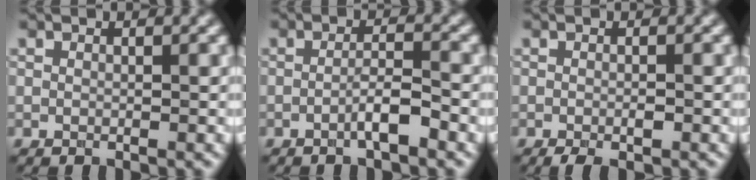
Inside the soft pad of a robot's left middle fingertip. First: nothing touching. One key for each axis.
{"total": 2.5, "fx": -1.2, "fy": 0.3, "fz": 2.1, "tx": -0.037, "ty": 0.010, "tz": -0.024}
{"total": 1.7, "fx": -0.8, "fy": 0.5, "fz": 1.4, "tx": -0.025, "ty": -0.001, "tz": -0.014}